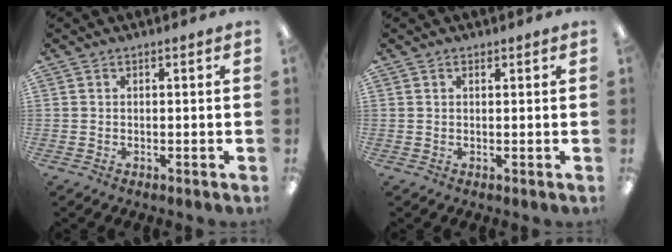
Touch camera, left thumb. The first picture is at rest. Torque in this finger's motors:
{"motor_torque": [0.13, 0.11, -0.10, -0.08, -0.01]}